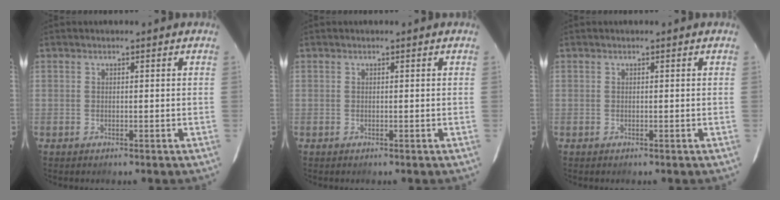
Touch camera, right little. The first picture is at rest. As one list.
[{"total": 0.0}, {"total": 0.0}]